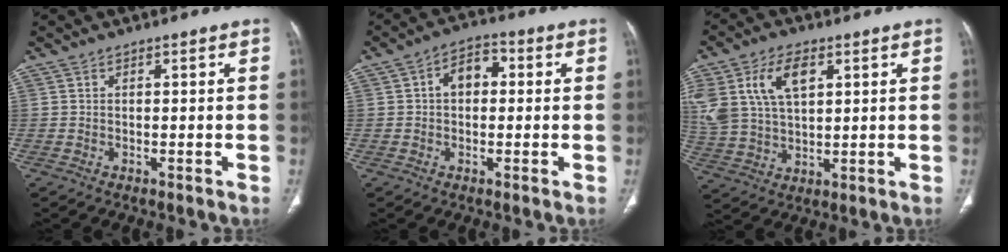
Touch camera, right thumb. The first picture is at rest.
{"total": 5.9, "force": [0.7, 4.1, 4.2], "torque": [-0.052, 0.021, 0.001]}
{"total": 14.9, "force": [5.6, 8.9, 10.6], "torque": [-0.222, -0.005, 0.115]}